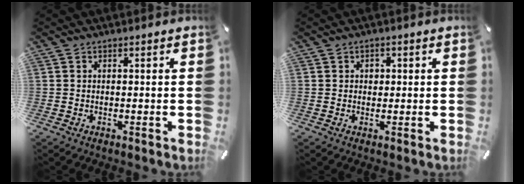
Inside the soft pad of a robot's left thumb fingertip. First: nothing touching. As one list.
[{"total": 1.6, "force": [0.2, 1.4, 0.7], "torque": [0.000, 0.001, -0.003]}]